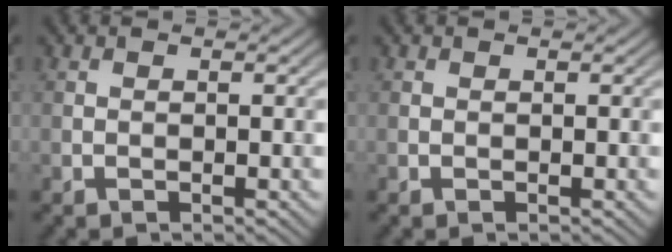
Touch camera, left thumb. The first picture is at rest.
{"total": 0.0}